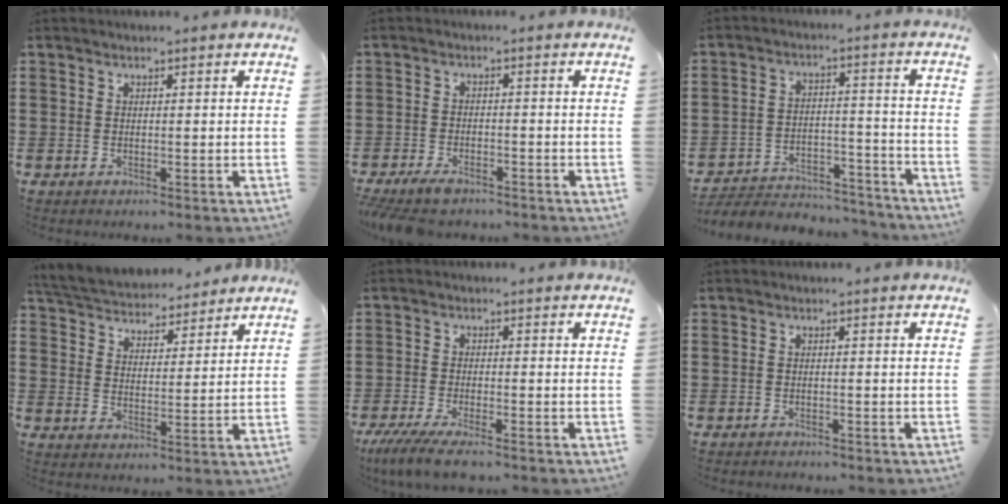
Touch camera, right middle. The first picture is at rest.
{"total": 3.1, "force": [-2.8, 0.8, 1.1], "torque": [-0.034, -0.003, -0.062]}
{"total": 4.7, "force": [-4.5, 1.1, 0.8], "torque": [-0.024, 0.006, -0.094]}
{"total": 5.3, "force": [5.2, 0.9, 0.1], "torque": [-0.031, -0.030, 0.091]}
{"total": 4.4, "force": [-3.6, 0.3, 2.4], "torque": [-0.062, -0.017, -0.072]}
{"total": 0.9, "force": [-0.9, 0.1, 0.0], "torque": [-0.003, 0.000, -0.019]}